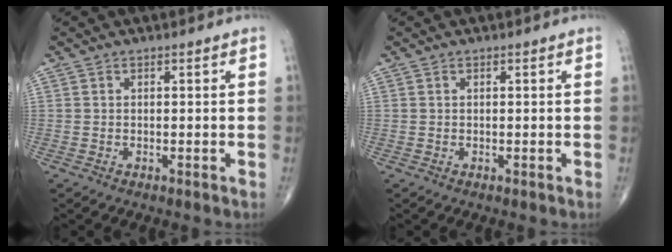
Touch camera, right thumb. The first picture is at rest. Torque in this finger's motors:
{"motor_torque": [-0.13, -0.24, -0.06, 0.24, 0.02]}